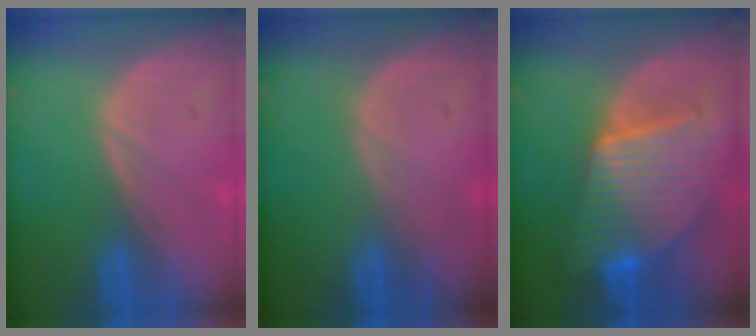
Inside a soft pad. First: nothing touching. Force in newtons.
{"total": 0.0}
{"total": 9.7, "press": 9.7, "slide": 0.9}